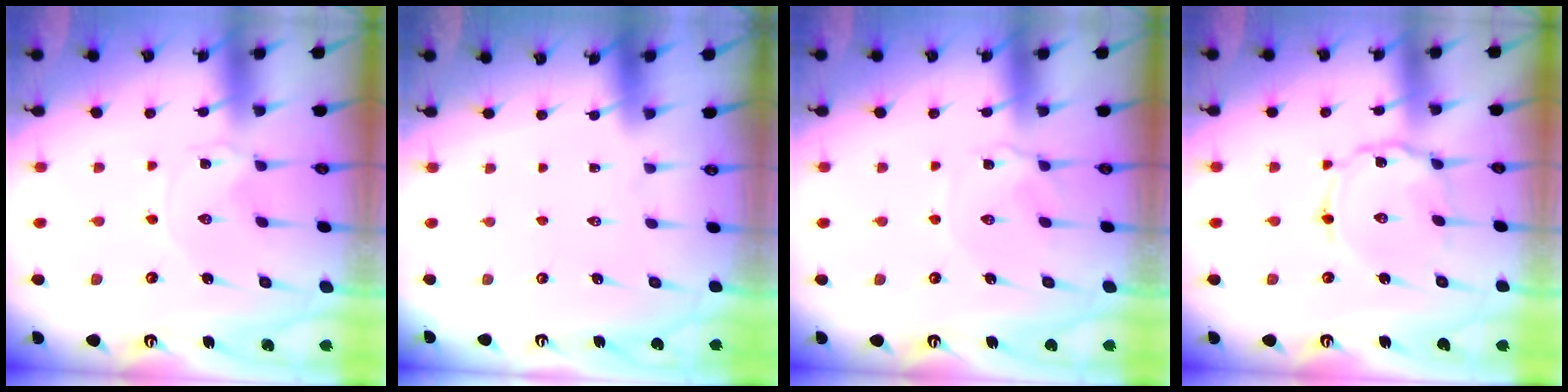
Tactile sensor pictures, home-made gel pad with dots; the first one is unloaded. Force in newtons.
{"total": 1.5, "press": 1.5, "slide": 0.1}
{"total": 2.3, "press": 2.2, "slide": 0.4}
{"total": 6.1, "press": 6.1, "slide": 0.3}